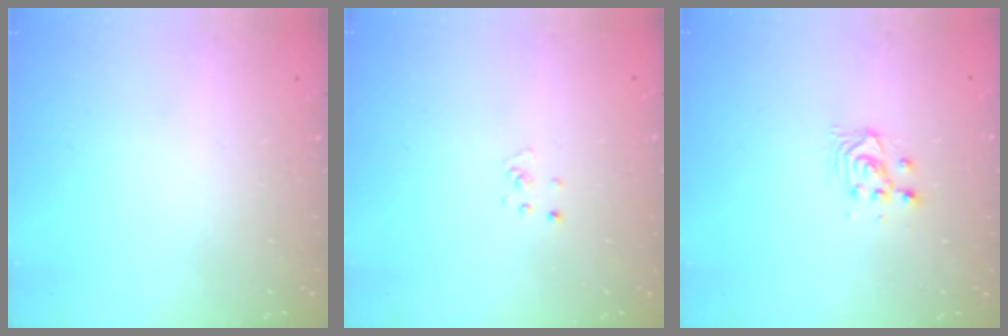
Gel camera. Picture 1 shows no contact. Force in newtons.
{"total": 2.6, "press": 2.6, "slide": 0.3}
{"total": 2.9, "press": 2.9, "slide": 0.1}